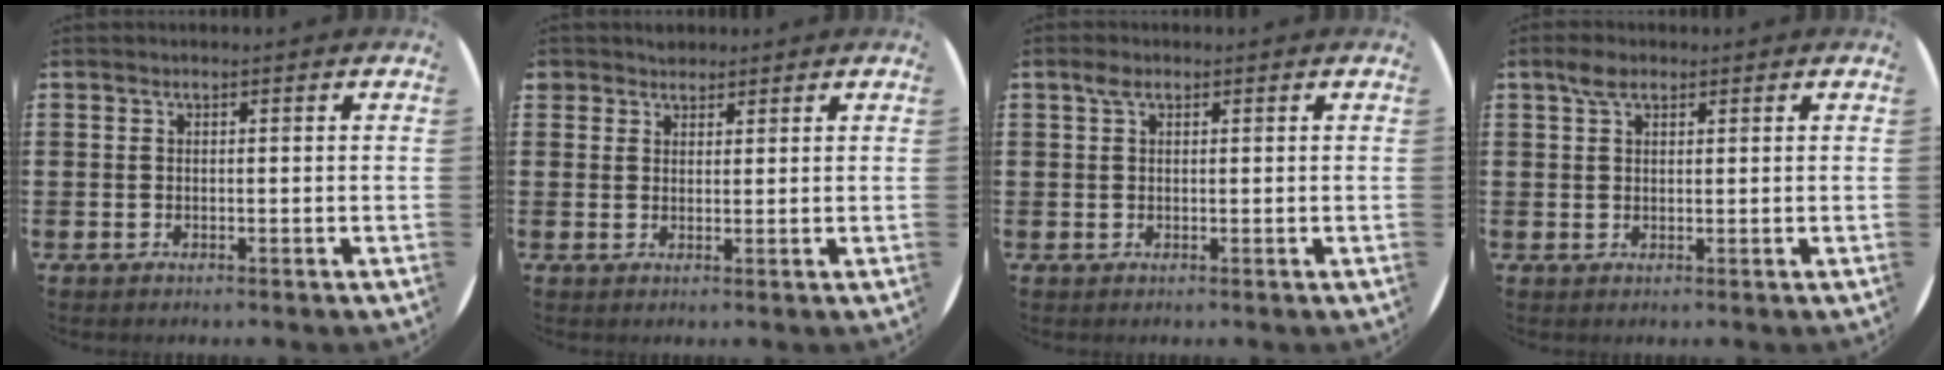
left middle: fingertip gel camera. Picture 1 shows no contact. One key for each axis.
{"total": 2.0, "fx": 1.8, "fy": 0.9, "fz": -0.1, "tx": 0.007, "ty": 0.002, "tz": 0.034}
{"total": 1.3, "fx": 0.7, "fy": 0.7, "fz": 0.8, "tx": -0.011, "ty": 0.002, "tz": 0.011}
{"total": 2.5, "fx": 1.7, "fy": 1.3, "fz": 1.3, "tx": -0.023, "ty": 0.002, "tz": 0.030}